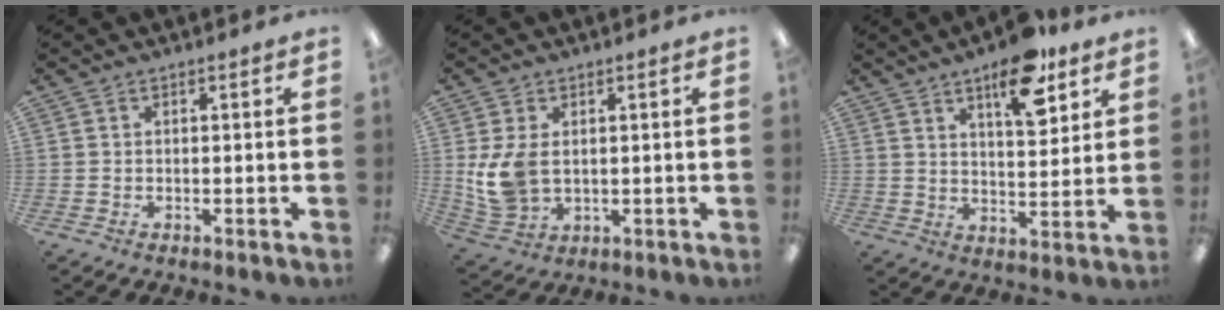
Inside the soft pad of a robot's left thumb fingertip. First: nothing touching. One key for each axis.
{"total": 8.5, "fx": 1.2, "fy": 5.9, "fz": 6.0, "tx": -0.133, "ty": -0.002, "tz": 0.024}
{"total": 12.7, "fx": 8.1, "fy": 4.9, "fz": 8.4, "tx": -0.108, "ty": -0.043, "tz": 0.134}